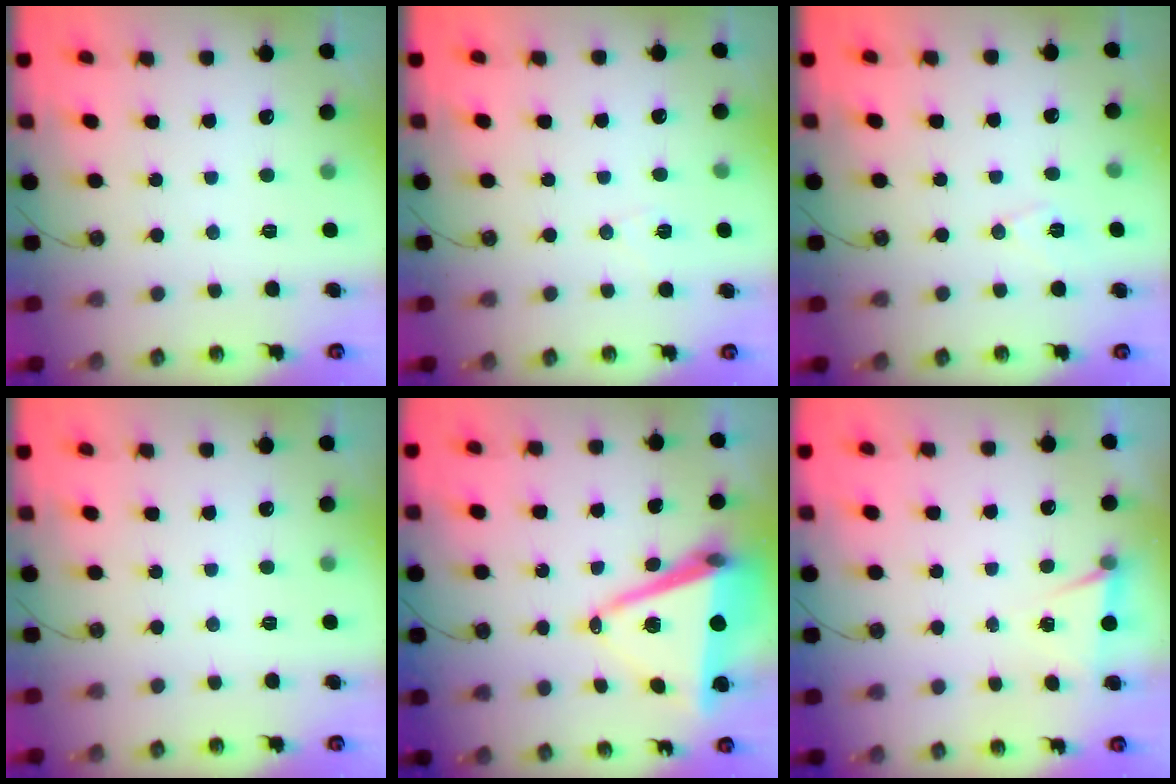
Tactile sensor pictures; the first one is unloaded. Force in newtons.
{"total": 6.9, "press": 6.6, "slide": 1.9}
{"total": 7.5, "press": 6.1, "slide": 4.5}
{"total": 0.0}
{"total": 12.6, "press": 12.0, "slide": 4.0}
{"total": 4.6, "press": 1.6, "slide": 4.3}